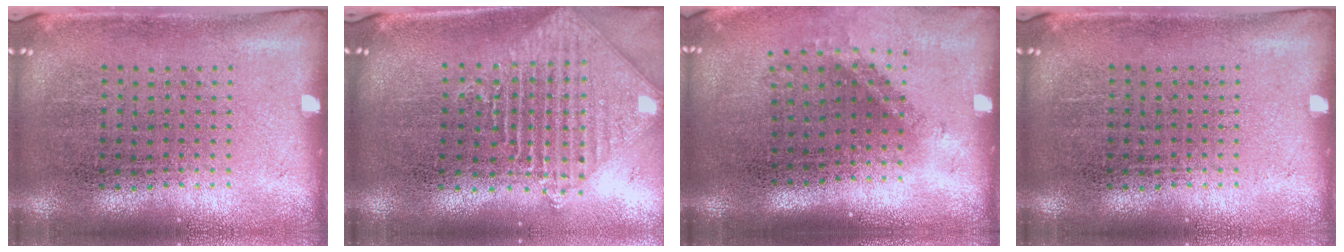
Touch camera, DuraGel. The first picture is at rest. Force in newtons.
{"total": 1.9, "press": 1.6, "slide": 1.0}
{"total": 1.3, "press": 0.9, "slide": 0.9}
{"total": 0.0}